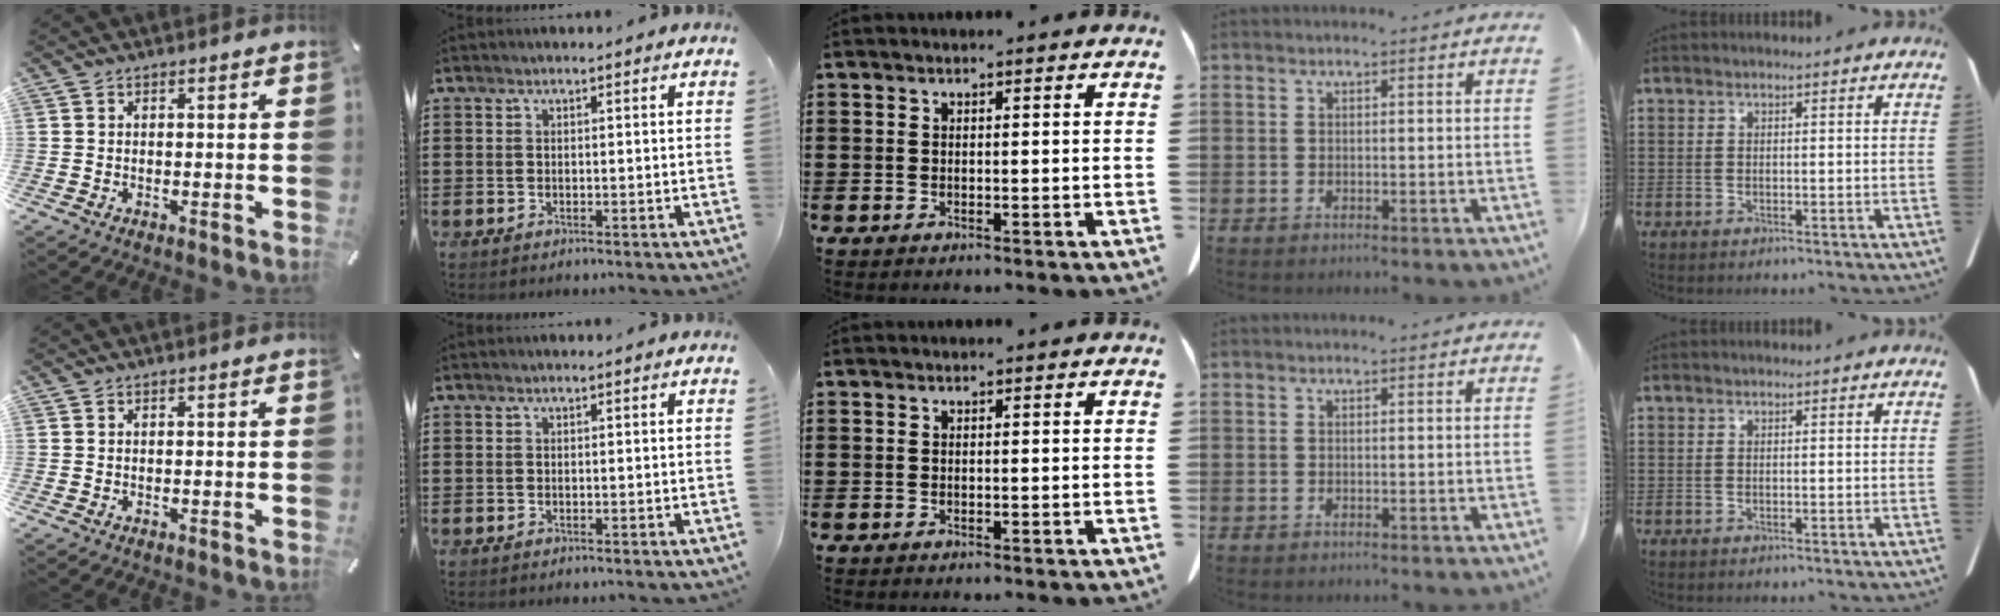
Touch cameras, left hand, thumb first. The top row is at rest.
{}